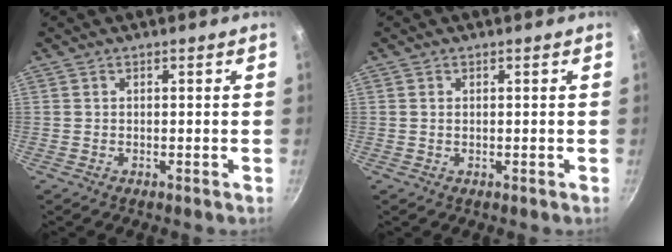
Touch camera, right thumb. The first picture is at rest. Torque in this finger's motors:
{"motor_torque": [-0.23, 0.30, -0.27, 0.14, -0.02]}